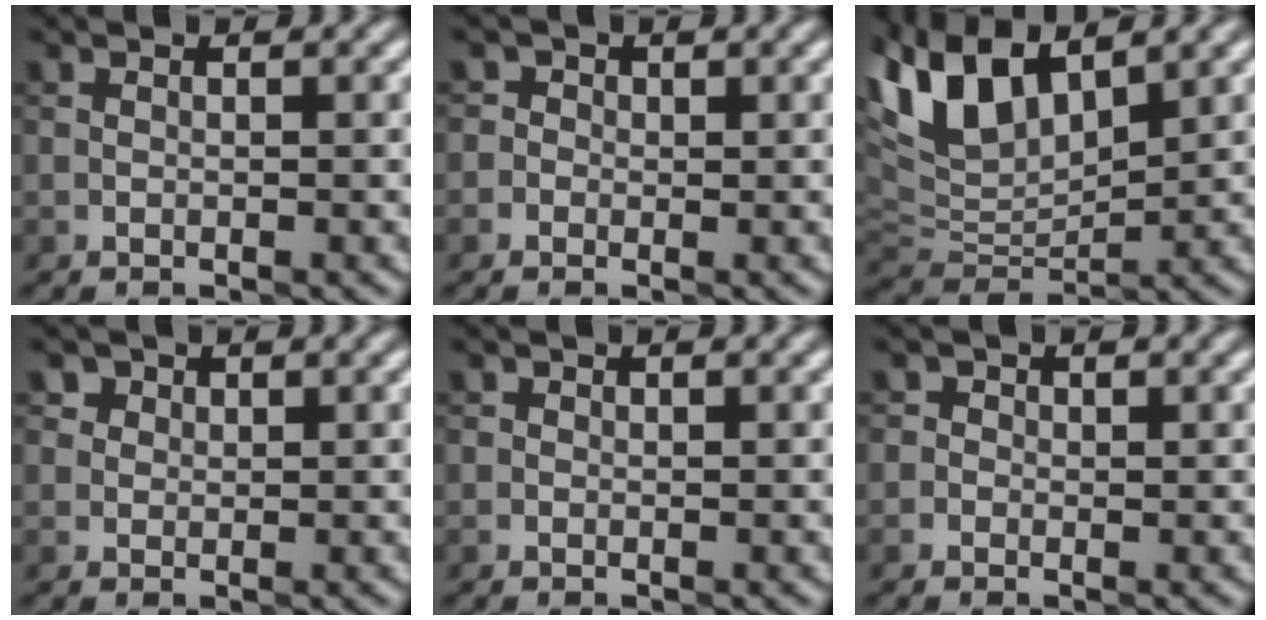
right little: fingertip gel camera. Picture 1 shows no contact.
{"total": 2.1, "force": [0.6, 1.9, 0.7], "torque": [0.013, 0.014, -0.016]}
{"total": 9.1, "force": [5.6, 3.9, 6.0], "torque": [-0.144, 0.019, 0.104]}
{"total": 3.4, "force": [2.1, 2.3, 1.3], "torque": [-0.030, 0.003, 0.030]}
{"total": 0.0}
{"total": 1.8, "force": [0.6, 1.5, 0.6], "torque": [0.010, 0.009, -0.011]}